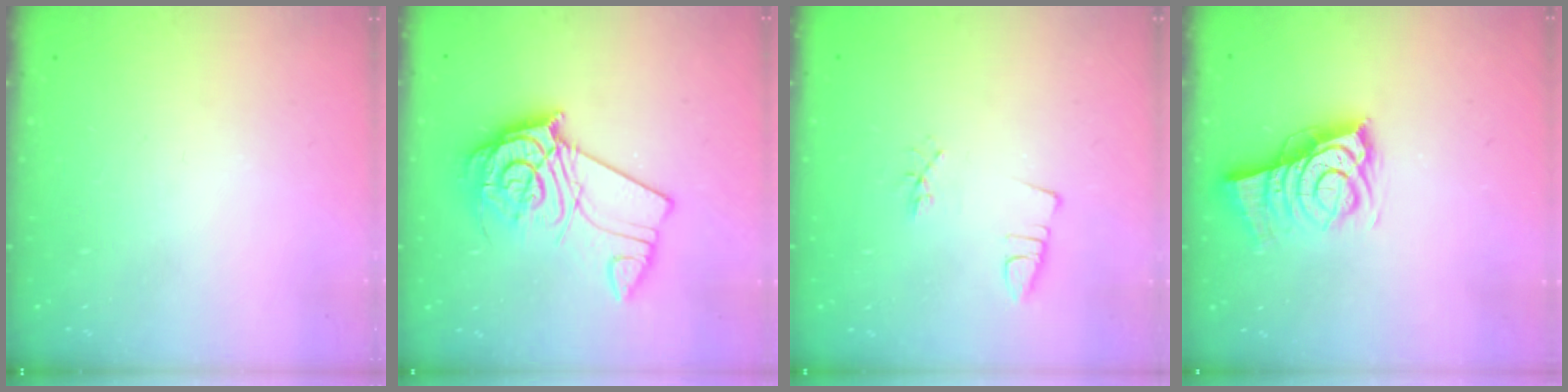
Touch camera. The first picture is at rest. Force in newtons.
{"total": 12.1, "press": 12.1, "slide": 1.4}
{"total": 2.6, "press": 2.2, "slide": 1.5}
{"total": 8.7, "press": 8.5, "slide": 1.6}